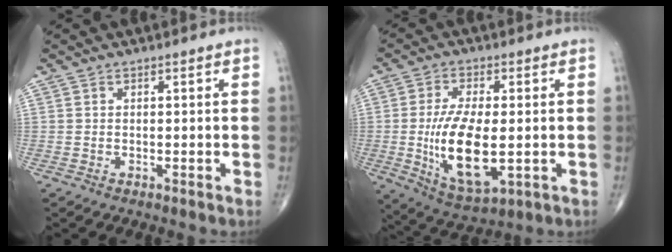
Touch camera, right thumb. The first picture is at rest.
{"total": 14.4, "force": [-1.6, 6.2, 12.9], "torque": [-0.236, -0.015, -0.018]}